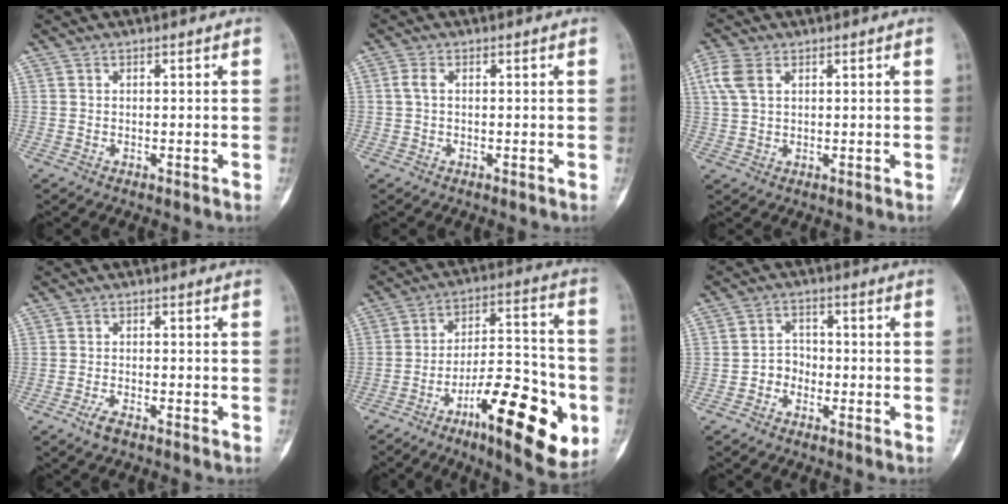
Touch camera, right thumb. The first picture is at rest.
{"total": 1.7, "force": [0.1, 0.9, 1.4], "torque": [-0.034, 0.000, -0.001]}
{"total": 5.3, "force": [2.0, 3.3, 3.6], "torque": [-0.087, 0.007, 0.042]}
{"total": 3.8, "force": [-2.6, 1.4, 2.4], "torque": [-0.054, 0.010, -0.050]}
{"total": 21.3, "force": [-8.6, 6.8, 18.3], "torque": [-0.259, 0.044, -0.131]}
{"total": 3.6, "force": [-1.6, 2.9, 1.2], "torque": [0.001, 0.020, -0.039]}